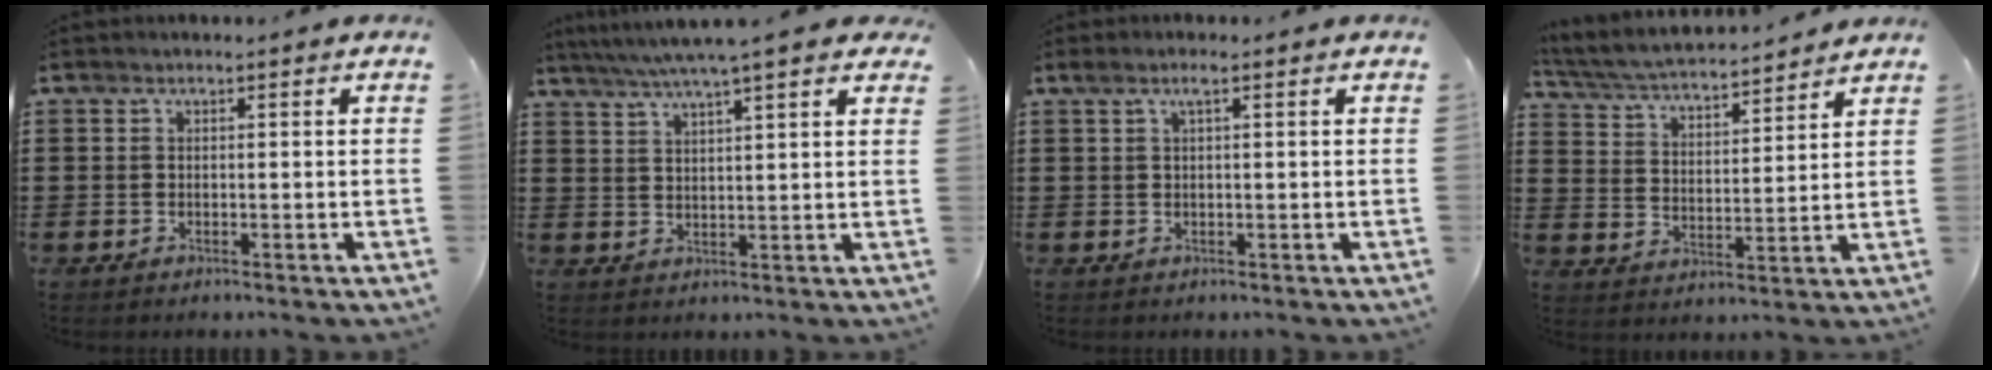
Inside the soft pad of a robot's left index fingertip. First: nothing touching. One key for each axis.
{"total": 5.3, "fx": 4.2, "fy": 0.3, "fz": 3.2, "tx": -0.073, "ty": -0.010, "tz": 0.071}
{"total": 1.8, "fx": 0.6, "fy": 0.2, "fz": 1.6, "tx": -0.033, "ty": 0.002, "tz": 0.010}
{"total": 4.6, "fx": 4.4, "fy": 0.3, "fz": 1.4, "tx": -0.049, "ty": -0.029, "tz": 0.071}